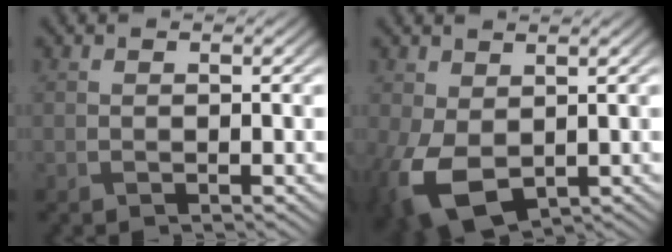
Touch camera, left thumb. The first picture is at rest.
{"total": 8.0, "force": [-1.2, 5.3, 5.9], "torque": [-0.168, -0.020, -0.013]}